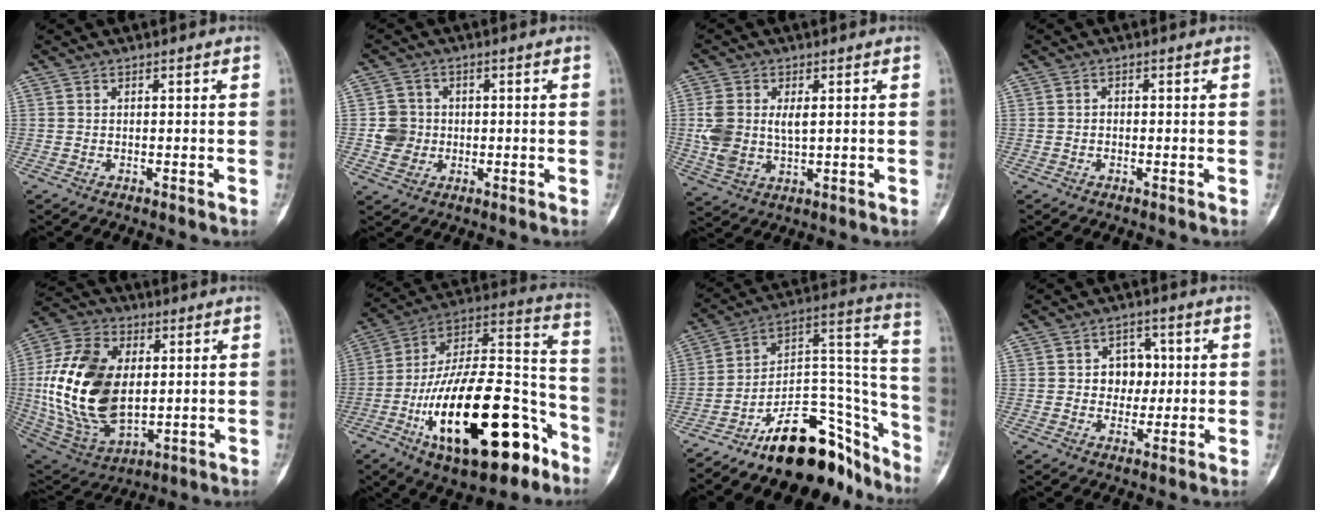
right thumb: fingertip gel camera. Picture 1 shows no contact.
{"total": 5.1, "force": [-0.3, 4.9, 1.4], "torque": [-0.004, 0.007, -0.006]}
{"total": 9.2, "force": [1.0, 5.7, 7.1], "torque": [-0.148, -0.001, 0.031]}
{"total": 0.7, "force": [-0.2, 0.6, 0.4], "torque": [-0.002, 0.003, -0.007]}
{"total": 23.5, "force": [1.5, 14.5, 18.5], "torque": [-0.353, -0.012, 0.038]}
{"total": 31.4, "force": [-13.4, 13.1, 25.2], "torque": [-0.418, 0.072, -0.209]}
{"total": 22.9, "force": [-17.1, 9.5, 12.0], "torque": [-0.105, 0.151, -0.275]}
{"total": 8.0, "force": [0.6, 6.7, 4.3], "torque": [-0.009, 0.009, 0.005]}